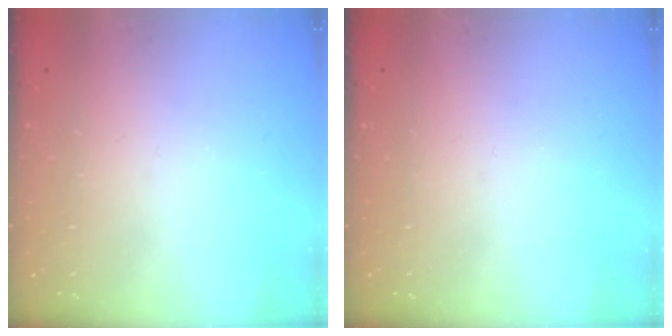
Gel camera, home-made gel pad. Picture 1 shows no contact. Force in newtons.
{"total": 0.0}